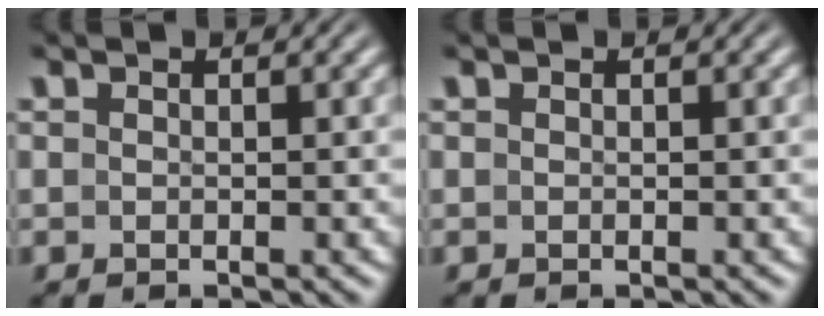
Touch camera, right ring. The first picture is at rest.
{"total": 0.0}